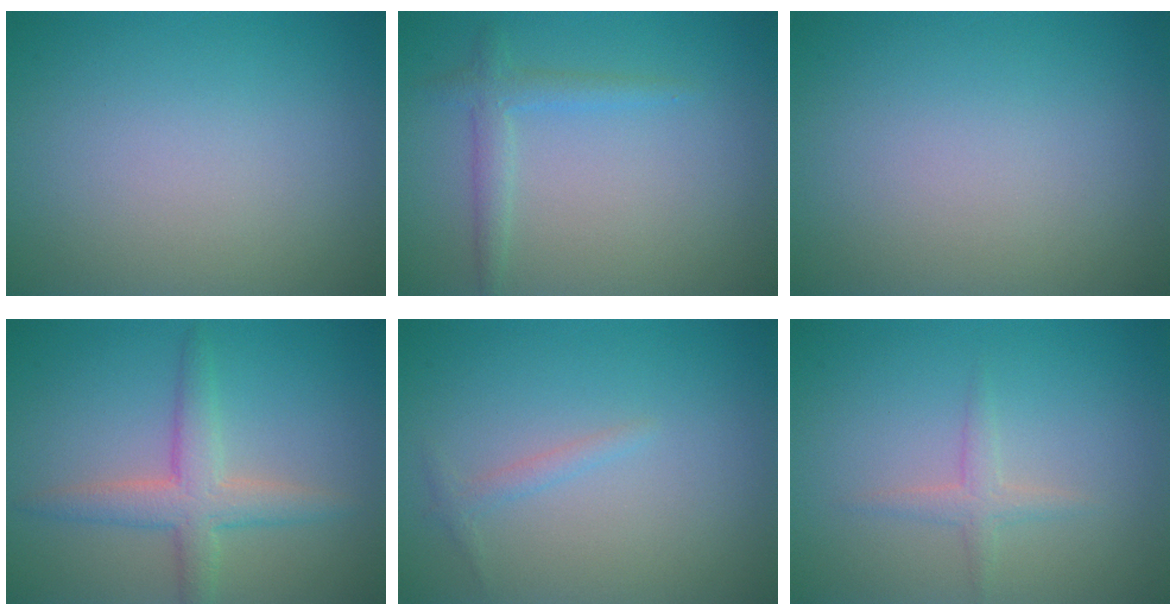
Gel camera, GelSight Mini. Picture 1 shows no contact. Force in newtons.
{"total": 1.9, "press": 1.9, "slide": 0.1}
{"total": 0.0}
{"total": 3.7, "press": 3.7, "slide": 0.3}
{"total": 0.9, "press": 0.9, "slide": 0.1}
{"total": 1.4, "press": 1.4, "slide": 0.1}